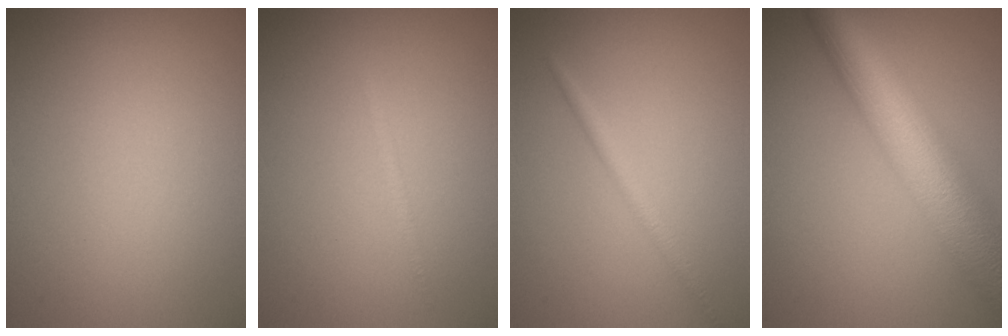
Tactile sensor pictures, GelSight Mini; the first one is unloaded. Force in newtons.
{"total": 0.8, "press": 0.8, "slide": 0.0}
{"total": 1.5, "press": 1.5, "slide": 0.1}
{"total": 11.6, "press": 11.6, "slide": 0.5}